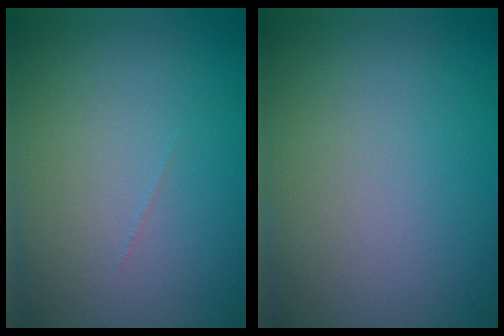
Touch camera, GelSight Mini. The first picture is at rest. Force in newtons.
{"total": 0.0}